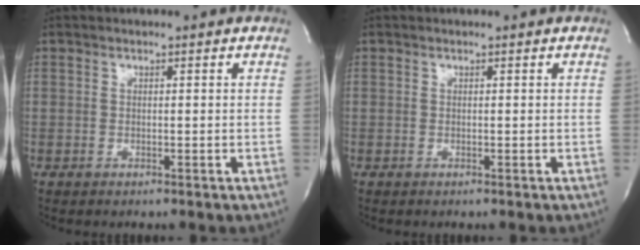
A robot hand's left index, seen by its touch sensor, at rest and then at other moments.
{"total": 0.0}